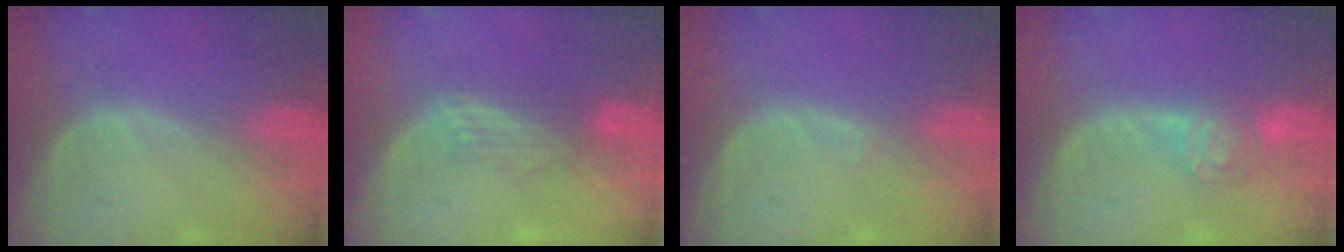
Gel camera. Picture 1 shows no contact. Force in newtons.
{"total": 2.8, "press": 2.7, "slide": 0.6}
{"total": 0.6, "press": 0.4, "slide": 0.4}
{"total": 4.4, "press": 4.4, "slide": 0.4}